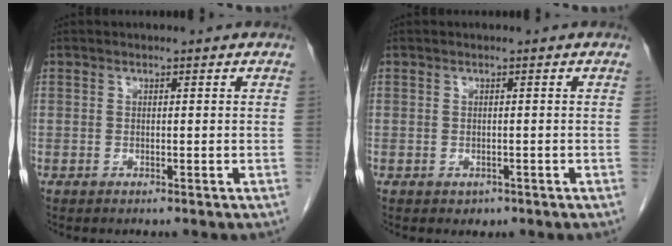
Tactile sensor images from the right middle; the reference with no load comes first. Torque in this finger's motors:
{"motor_torque": [0.28, -0.08, 0.02, 0.01]}